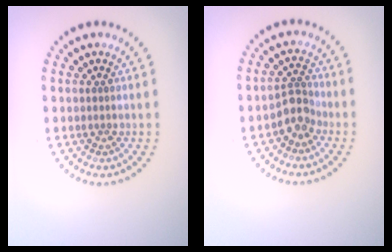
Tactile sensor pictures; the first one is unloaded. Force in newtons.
{"total": 2.5, "press": 1.9, "slide": 1.5}